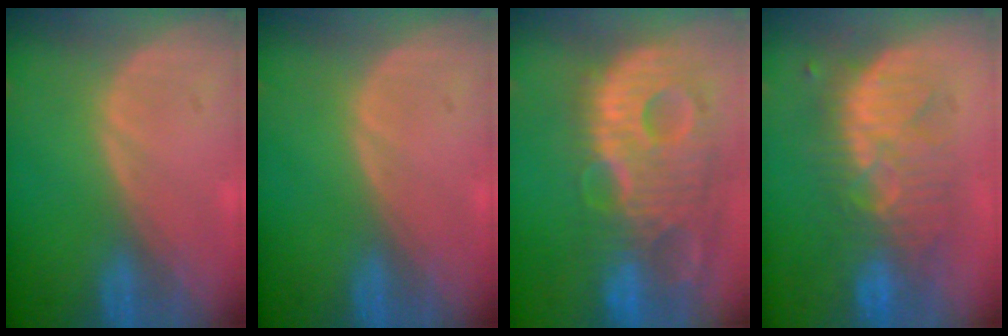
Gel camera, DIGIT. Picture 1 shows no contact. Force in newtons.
{"total": 0.0}
{"total": 13.9, "press": 12.0, "slide": 7.0}
{"total": 8.8, "press": 8.8, "slide": 0.2}